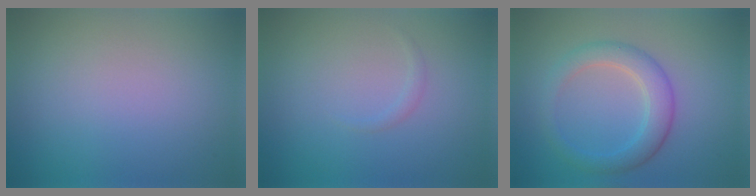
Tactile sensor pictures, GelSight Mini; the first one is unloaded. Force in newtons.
{"total": 0.6, "press": 0.5, "slide": 0.1}
{"total": 3.6, "press": 3.6, "slide": 0.1}